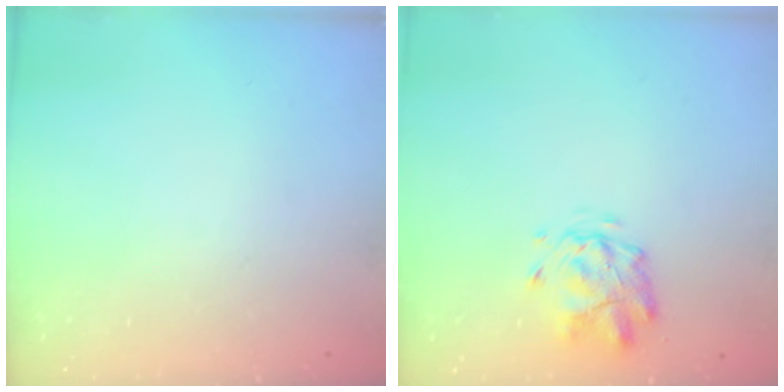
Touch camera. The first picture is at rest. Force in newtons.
{"total": 2.9, "press": 2.5, "slide": 1.5}